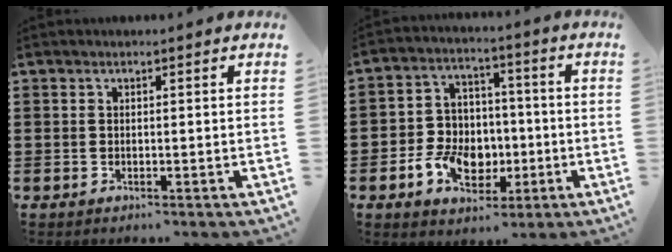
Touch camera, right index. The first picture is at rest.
{"total": 9.1, "force": [-2.5, 7.1, 5.0], "torque": [-0.106, 0.022, -0.043]}